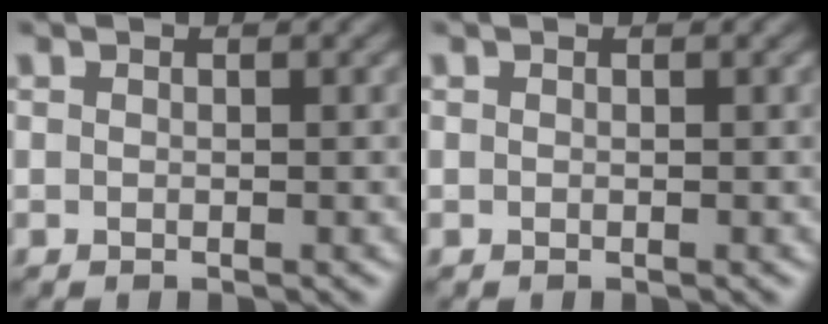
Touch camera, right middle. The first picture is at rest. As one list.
[{"total": 0.0}]